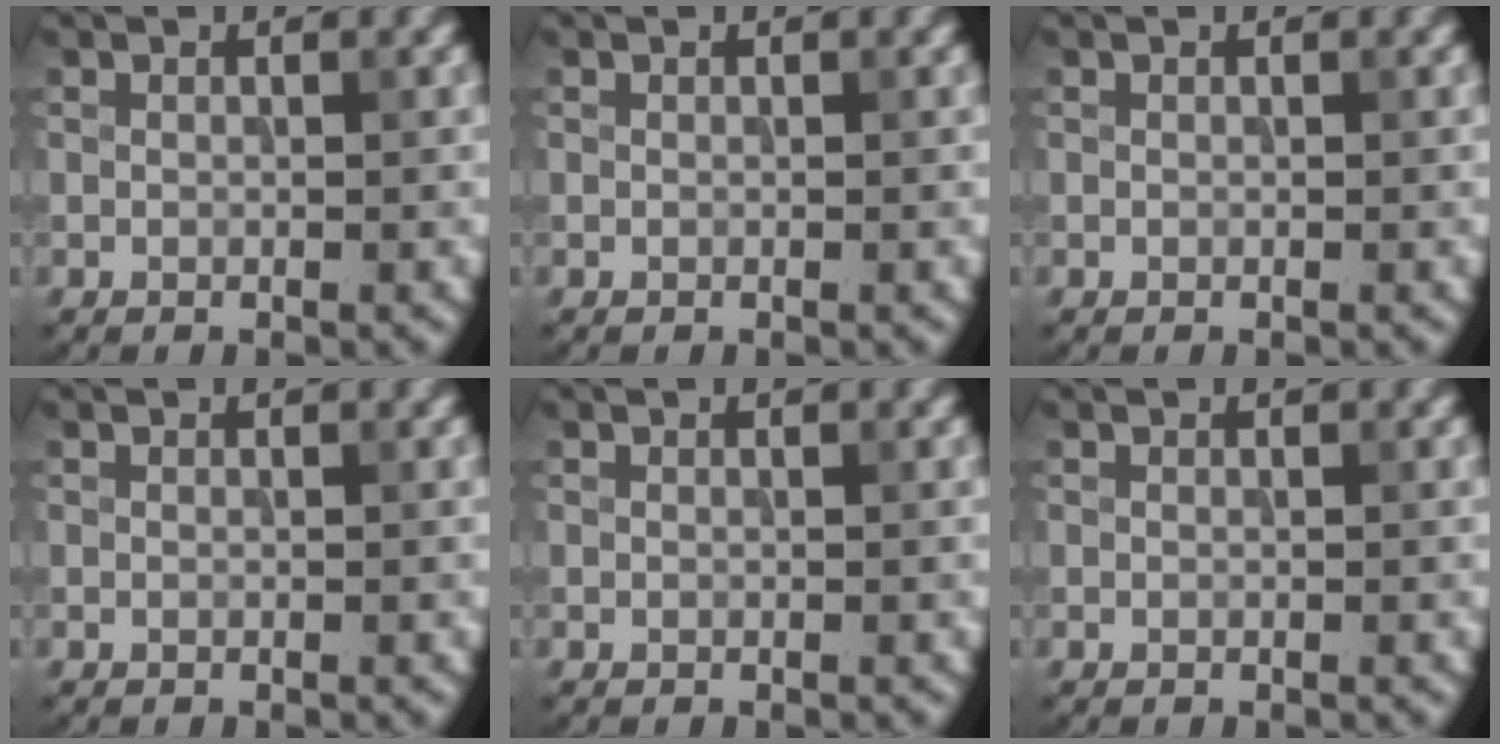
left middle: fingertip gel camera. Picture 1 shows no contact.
{"total": 0.0}
{"total": 0.0}
{"total": 0.0}
{"total": 0.0}
{"total": 0.0}